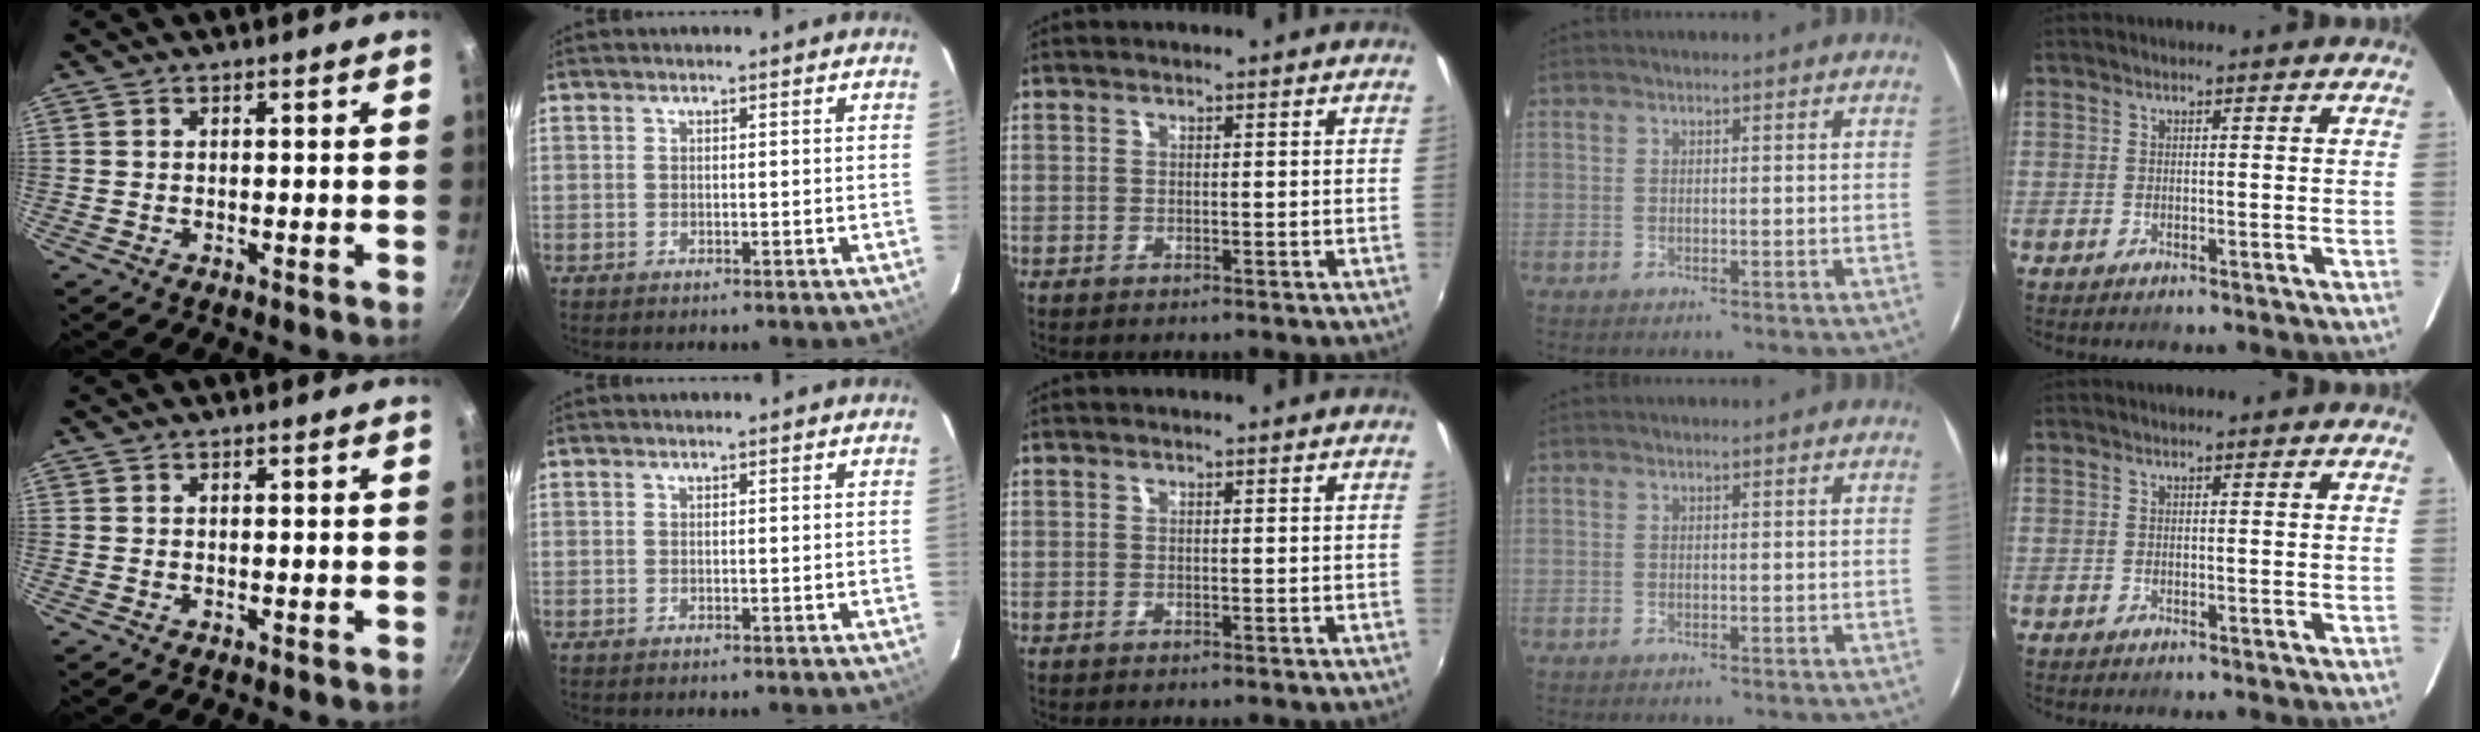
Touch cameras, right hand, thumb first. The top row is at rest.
{}